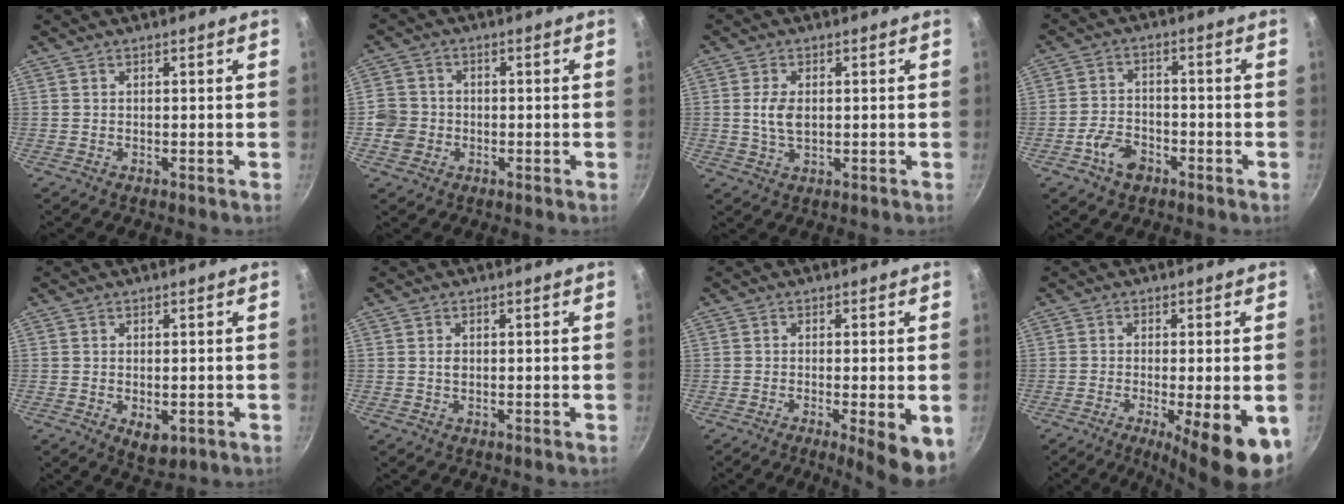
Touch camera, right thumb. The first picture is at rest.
{"total": 5.1, "force": [-1.4, 4.6, 1.7], "torque": [-0.012, 0.016, -0.032]}
{"total": 4.7, "force": [0.4, 2.8, 3.8], "torque": [-0.071, -0.001, 0.007]}
{"total": 6.3, "force": [-3.4, 4.1, 3.4], "torque": [-0.054, 0.029, -0.064]}
{"total": 4.7, "force": [-1.2, 2.8, 3.6], "torque": [-0.047, -0.008, -0.011]}
{"total": 1.3, "force": [0.0, 0.9, 0.8], "torque": [-0.012, 0.002, 0.000]}
{"total": 8.3, "force": [-2.7, 1.9, 7.6], "torque": [-0.094, -0.001, -0.034]}
{"total": 12.9, "force": [-4.8, 3.0, 11.5], "torque": [-0.156, -0.004, -0.065]}